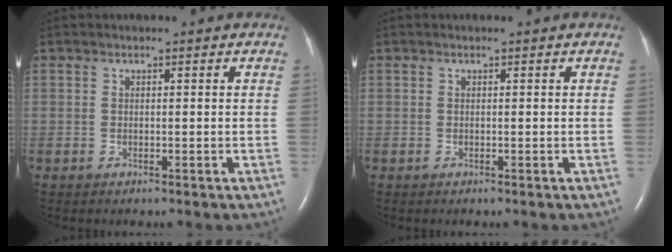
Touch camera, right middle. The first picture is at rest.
{"total": 0.0}